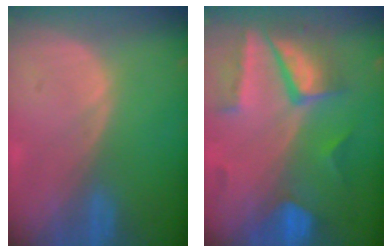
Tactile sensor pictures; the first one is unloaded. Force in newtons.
{"total": 9.6, "press": 8.3, "slide": 4.9}